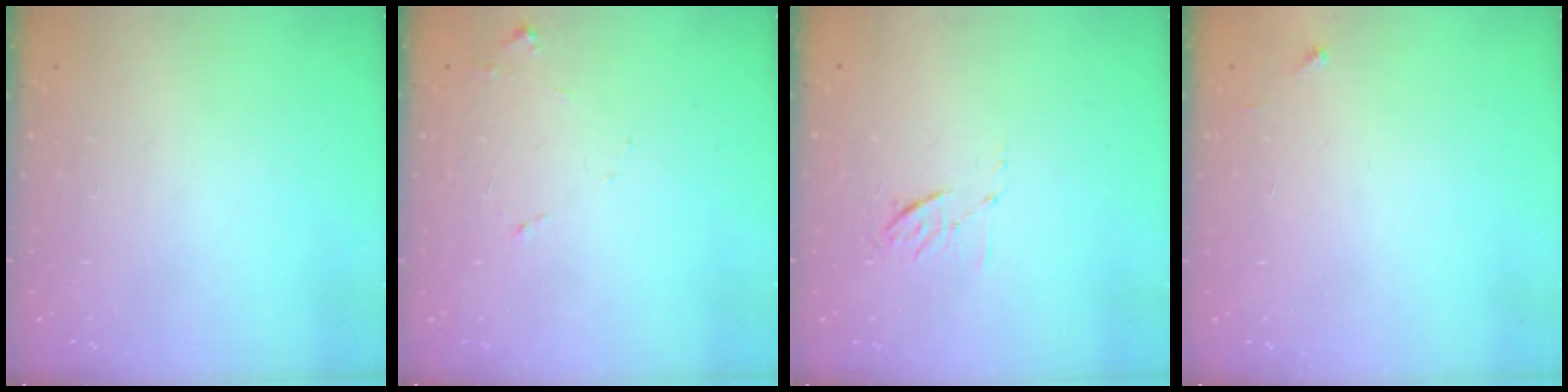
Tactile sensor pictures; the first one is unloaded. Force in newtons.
{"total": 7.6, "press": 7.6, "slide": 0.6}
{"total": 5.4, "press": 5.1, "slide": 1.8}
{"total": 2.0, "press": 2.0, "slide": 0.2}